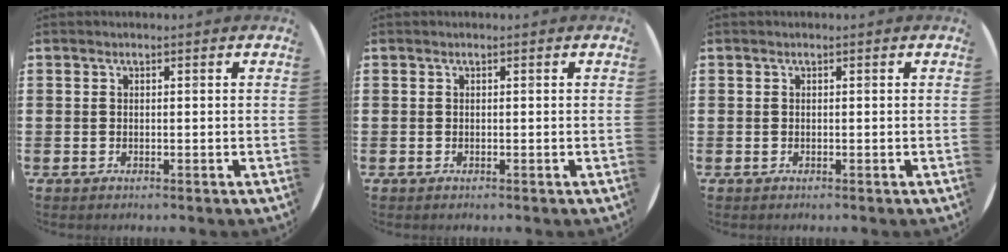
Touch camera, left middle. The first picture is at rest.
{"total": 0.0}
{"total": 0.0}